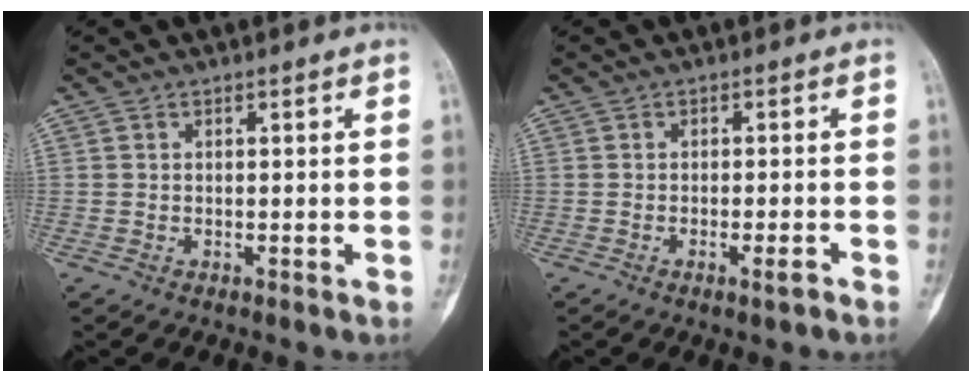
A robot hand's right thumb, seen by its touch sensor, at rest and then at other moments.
{"total": 2.3, "force": [-1.4, 0.4, 1.8], "torque": [-0.032, 0.003, -0.021]}